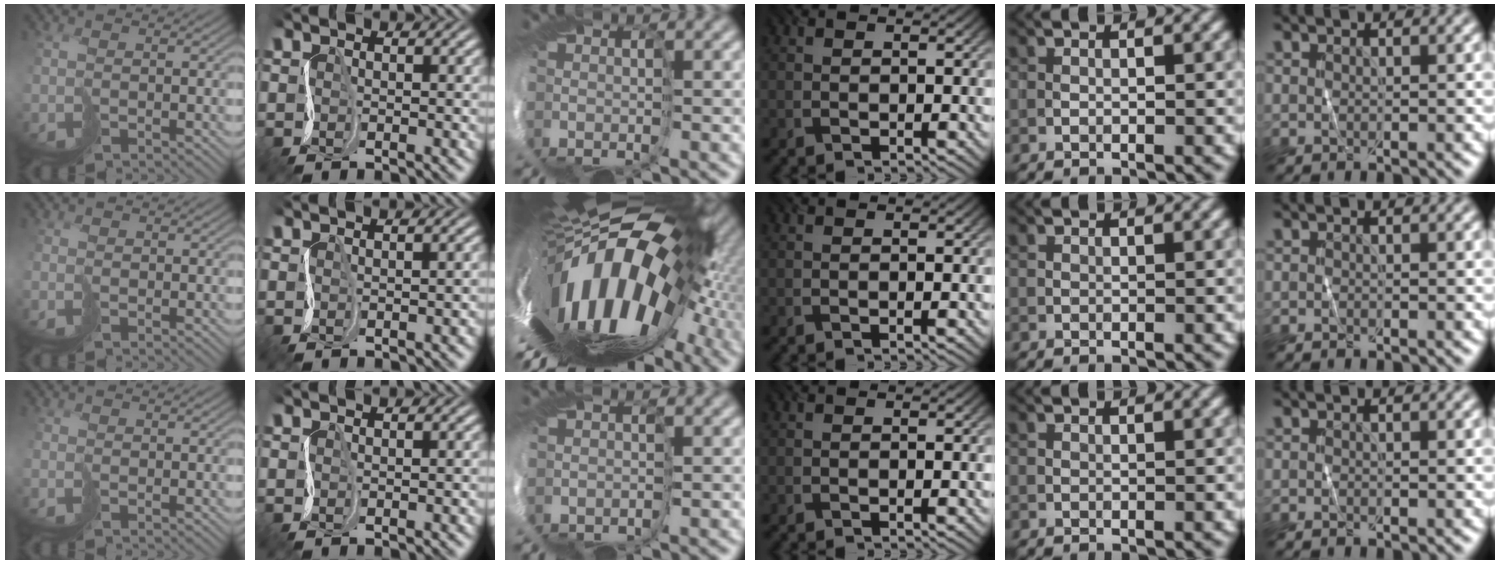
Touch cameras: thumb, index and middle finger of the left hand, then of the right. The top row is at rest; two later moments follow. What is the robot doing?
{"motion": "cut", "object": "tape"}